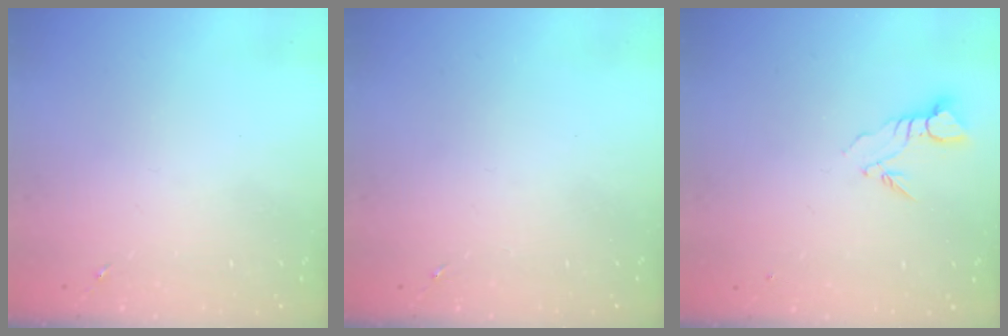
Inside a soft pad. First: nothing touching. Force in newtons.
{"total": 0.0}
{"total": 3.8, "press": 3.8, "slide": 0.2}